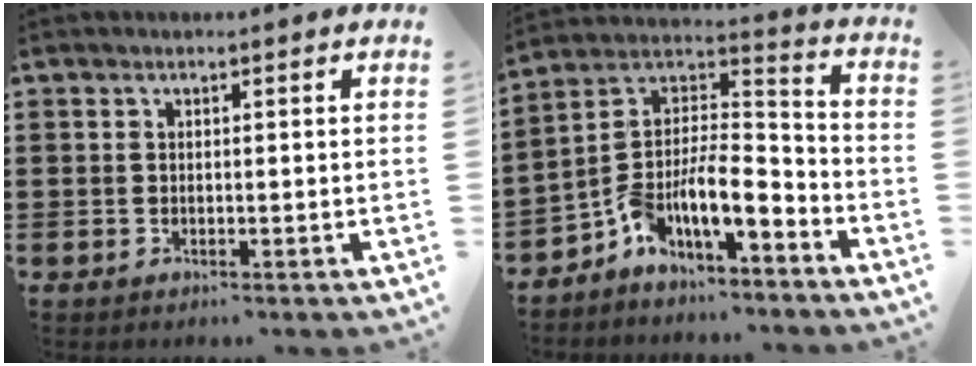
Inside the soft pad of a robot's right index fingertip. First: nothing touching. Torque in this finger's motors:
{"motor_torque": [1.30, -0.83, 0.74, 0.21]}